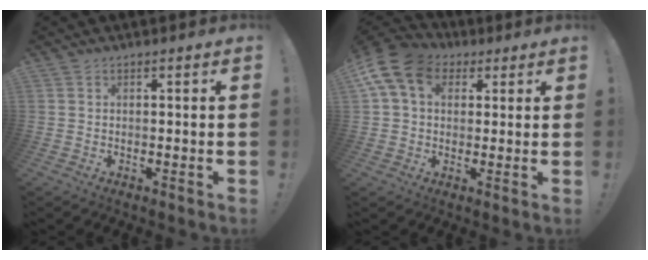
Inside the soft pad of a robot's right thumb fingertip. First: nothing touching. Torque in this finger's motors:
{"motor_torque": [0.88, 1.09, 0.48, -0.22, 0.21]}